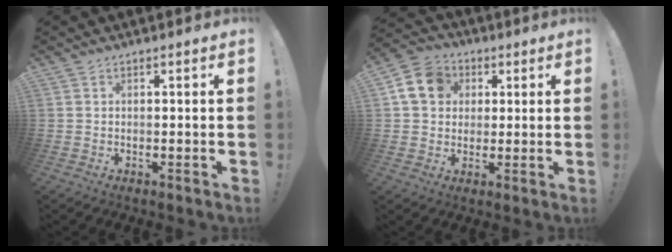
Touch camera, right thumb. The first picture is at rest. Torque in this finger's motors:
{"motor_torque": [0.08, 0.10, 0.42, 0.17, 0.00]}